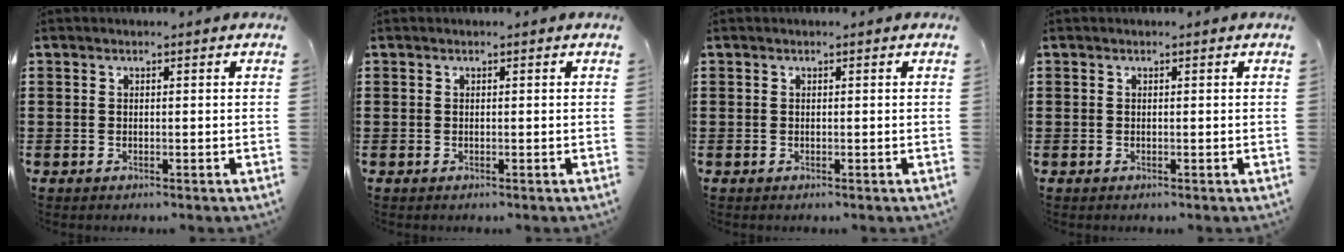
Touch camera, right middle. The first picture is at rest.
{"total": 0.0}
{"total": 0.0}
{"total": 0.0}